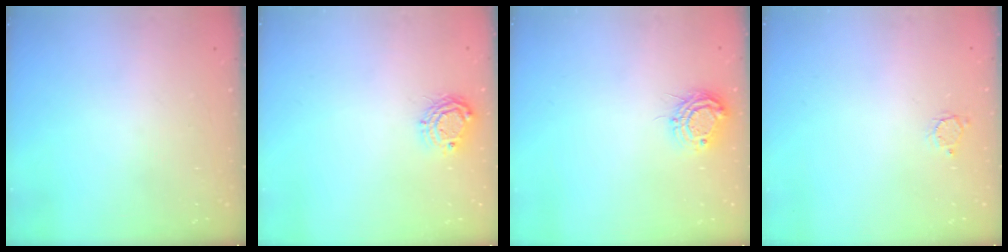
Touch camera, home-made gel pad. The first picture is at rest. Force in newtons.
{"total": 7.1, "press": 7.0, "slide": 0.7}
{"total": 8.8, "press": 8.8, "slide": 0.8}
{"total": 2.6, "press": 2.6, "slide": 0.2}